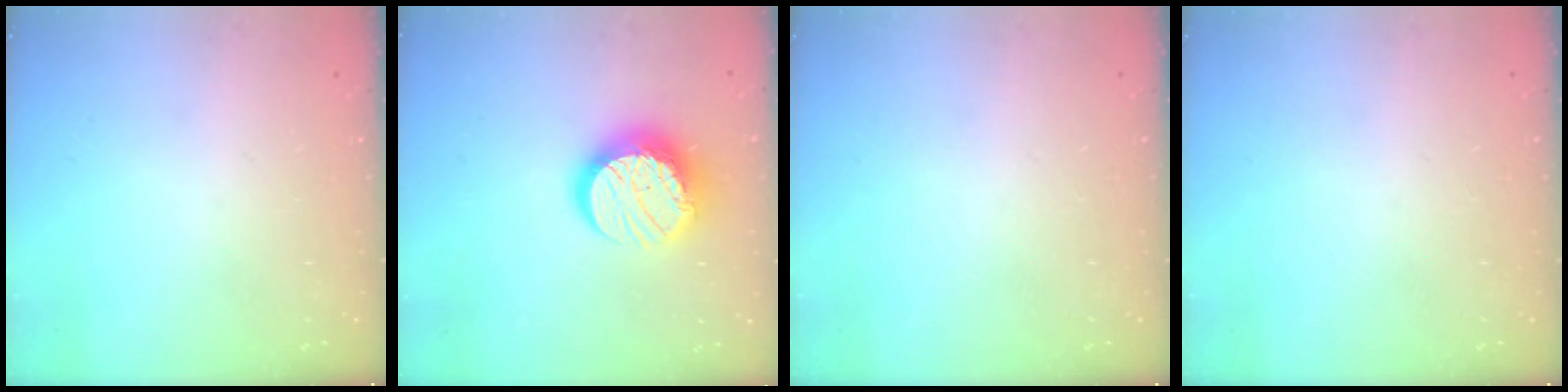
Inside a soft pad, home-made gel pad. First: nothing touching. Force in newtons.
{"total": 13.4, "press": 13.4, "slide": 0.9}
{"total": 0.0}
{"total": 0.0}